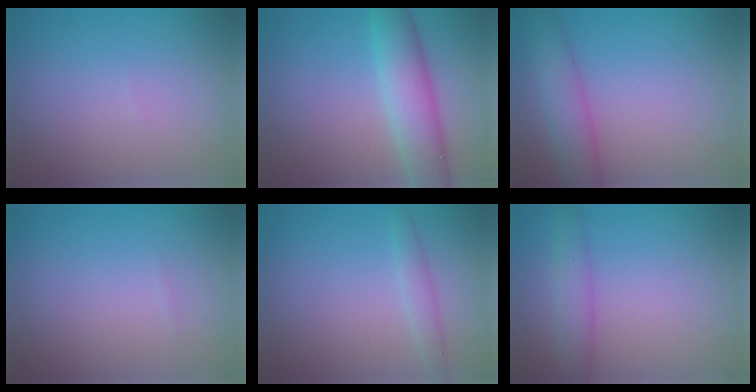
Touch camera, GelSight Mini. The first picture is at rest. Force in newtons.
{"total": 6.3, "press": 6.3, "slide": 0.2}
{"total": 4.4, "press": 4.4, "slide": 0.1}
{"total": 0.0}
{"total": 1.6, "press": 1.6, "slide": 0.1}
{"total": 2.8, "press": 2.8, "slide": 0.1}